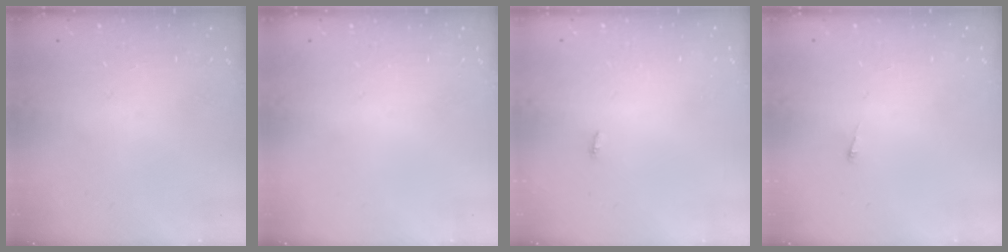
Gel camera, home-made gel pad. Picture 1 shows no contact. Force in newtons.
{"total": 0.0}
{"total": 2.8, "press": 1.8, "slide": 2.2}
{"total": 2.6, "press": 2.5, "slide": 0.3}